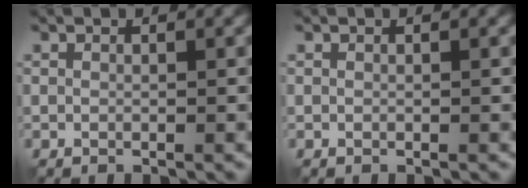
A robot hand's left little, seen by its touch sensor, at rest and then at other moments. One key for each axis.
{"total": 0.0}